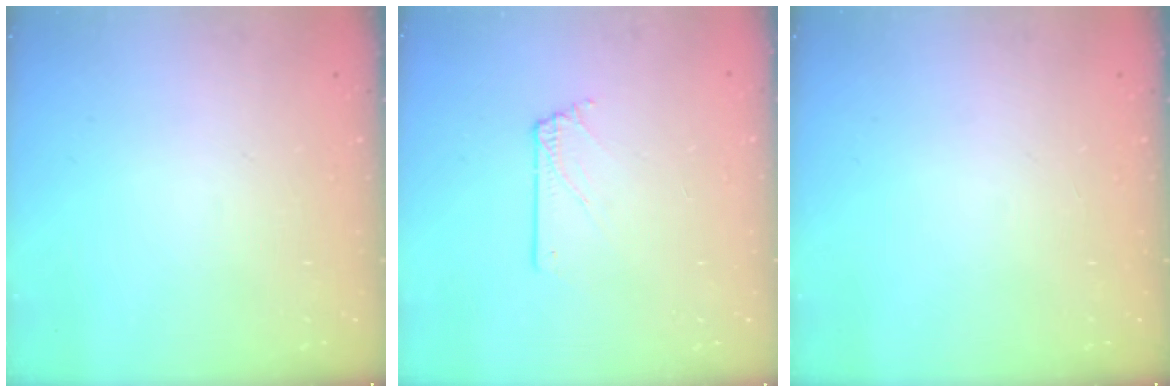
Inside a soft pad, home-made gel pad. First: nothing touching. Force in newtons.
{"total": 1.4, "press": 1.4, "slide": 0.2}
{"total": 0.0}